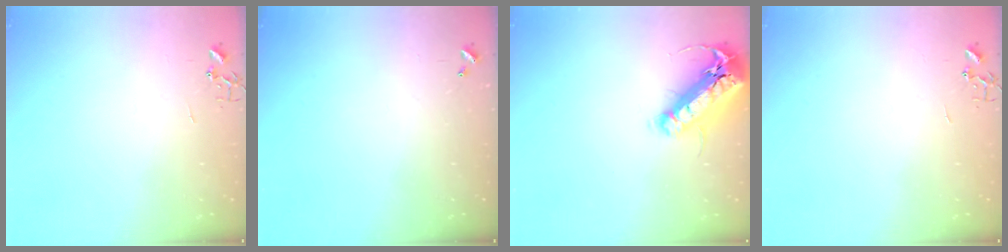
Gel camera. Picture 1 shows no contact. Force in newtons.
{"total": 0.0}
{"total": 18.8, "press": 18.4, "slide": 3.8}
{"total": 0.0}